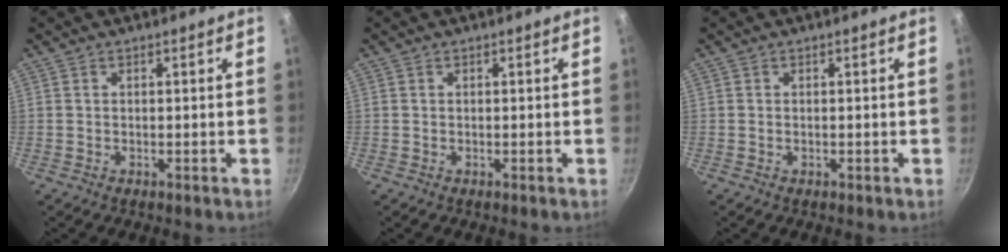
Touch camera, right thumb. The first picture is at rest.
{"total": 0.0}
{"total": 0.0}